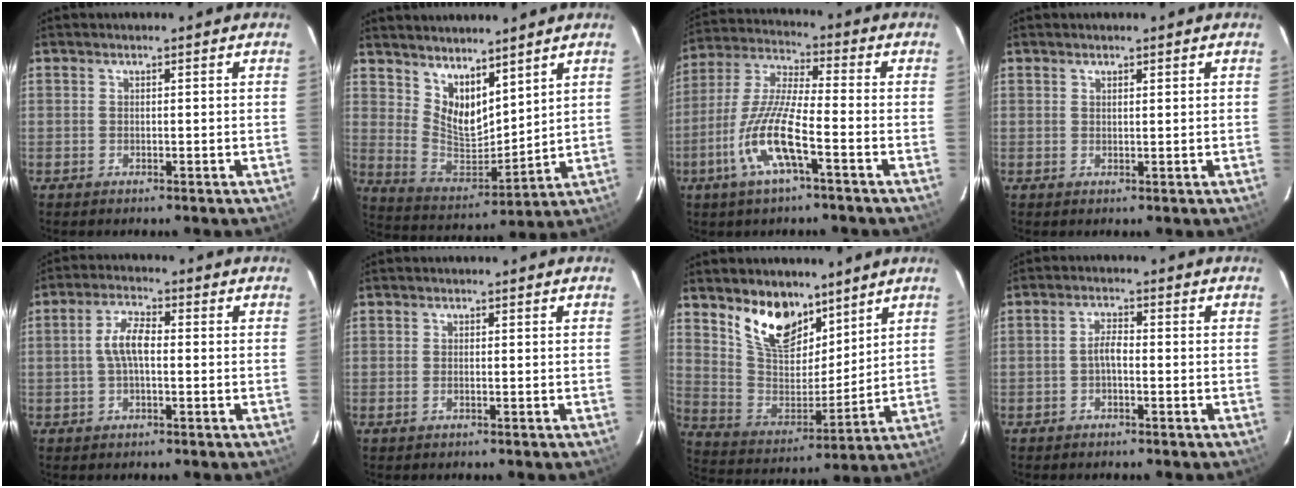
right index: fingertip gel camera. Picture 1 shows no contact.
{"total": 11.2, "force": [8.0, 4.8, 6.2], "torque": [-0.111, -0.011, 0.160]}
{"total": 12.4, "force": [-5.4, 2.0, 11.0], "torque": [-0.236, -0.006, -0.109]}
{"total": 0.9, "force": [0.8, 0.1, 0.4], "torque": [-0.009, -0.002, 0.012]}
{"total": 5.3, "force": [-0.3, 2.0, 4.9], "torque": [-0.100, 0.013, -0.007]}
{"total": 0.7, "force": [-0.3, 0.3, 0.6], "torque": [-0.013, 0.000, -0.007]}
{"total": 14.3, "force": [9.8, 7.3, 7.4], "torque": [-0.147, -0.004, 0.189]}
{"total": 2.4, "force": [-0.9, 0.8, 2.1], "torque": [-0.044, 0.009, -0.018]}